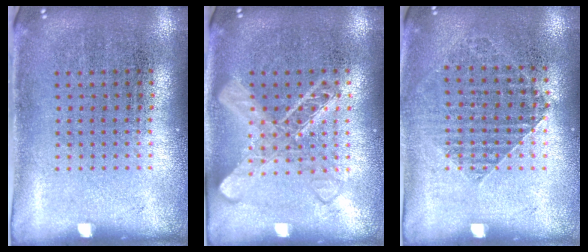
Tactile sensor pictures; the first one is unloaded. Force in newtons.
{"total": 2.9, "press": 2.9, "slide": 0.5}
{"total": 1.0, "press": 1.0, "slide": 0.2}